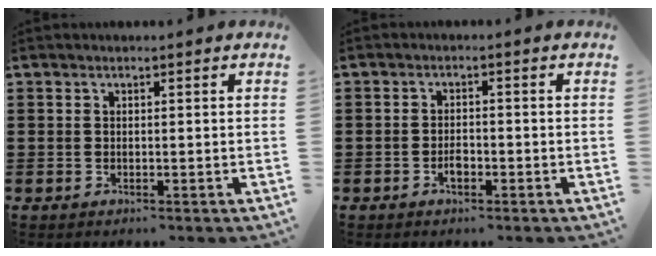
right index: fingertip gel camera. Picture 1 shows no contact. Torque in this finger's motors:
{"motor_torque": [0.68, 0.66, 0.02, 0.04]}